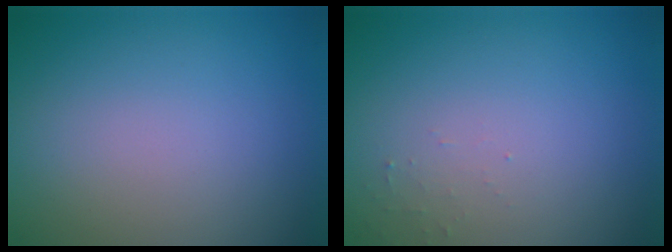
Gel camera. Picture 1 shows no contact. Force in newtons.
{"total": 0.7, "press": 0.7, "slide": 0.2}